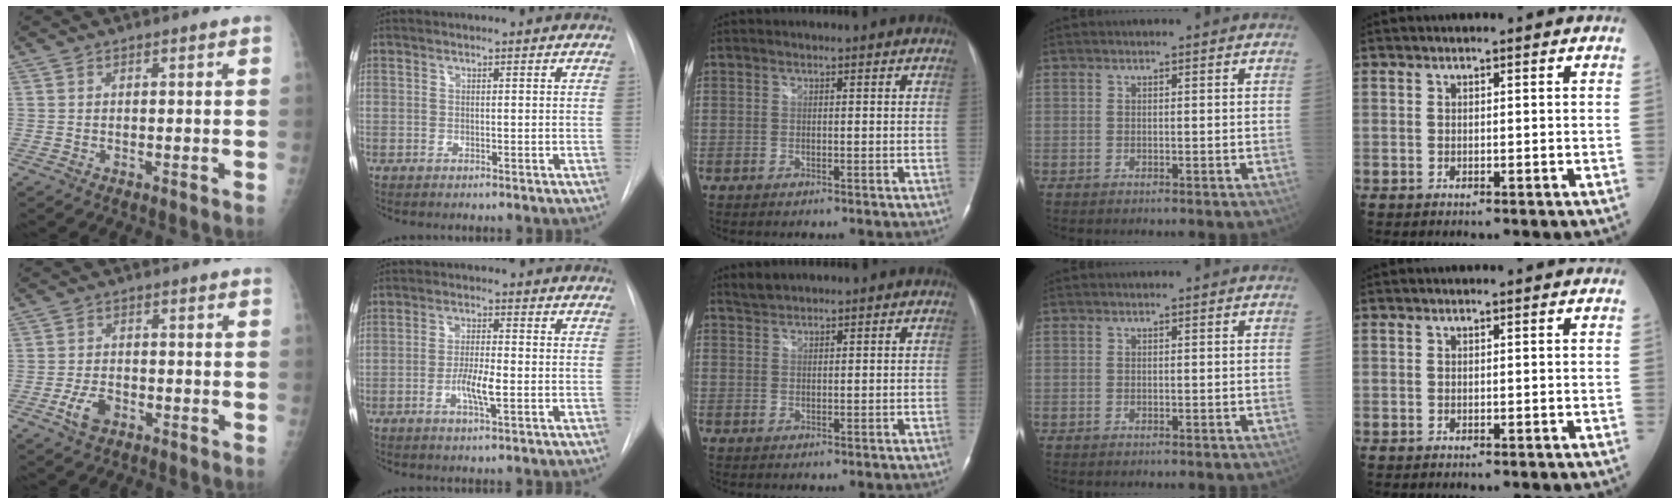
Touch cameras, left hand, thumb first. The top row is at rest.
{"thumb": {"total": 4.6, "force": [-2.2, 2.8, 2.9], "torque": [-0.053, 0.010, -0.040]}, "index": {"total": 4.8, "force": [-1.4, 0.8, 4.5], "torque": [-0.086, -0.002, -0.026]}, "middle": {"total": 1.7, "force": [1.7, 0.2, 0.1], "torque": [-0.007, 0.007, 0.035]}}